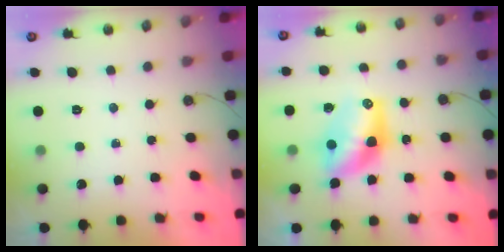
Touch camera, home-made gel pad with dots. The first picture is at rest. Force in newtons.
{"total": 10.1, "press": 10.1, "slide": 0.6}